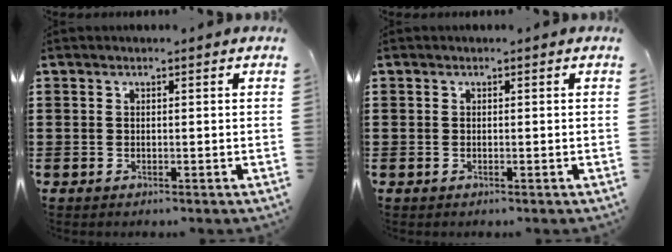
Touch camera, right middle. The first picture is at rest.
{"total": 0.0}